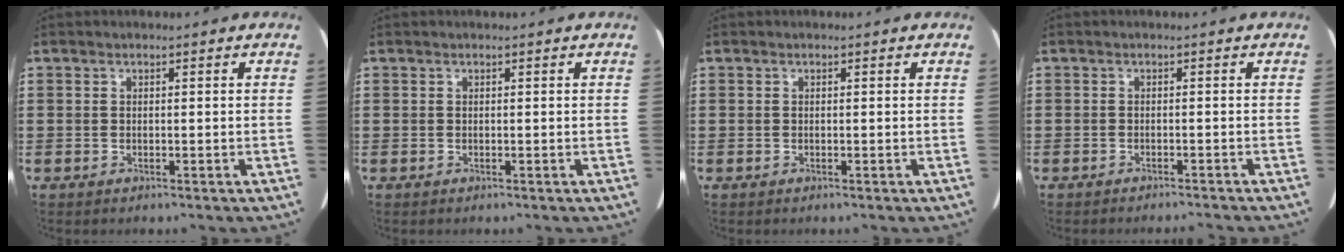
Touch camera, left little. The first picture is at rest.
{"total": 0.0}
{"total": 0.0}
{"total": 0.7, "force": [-0.6, -0.2, 0.2], "torque": [-0.003, -0.004, -0.012]}